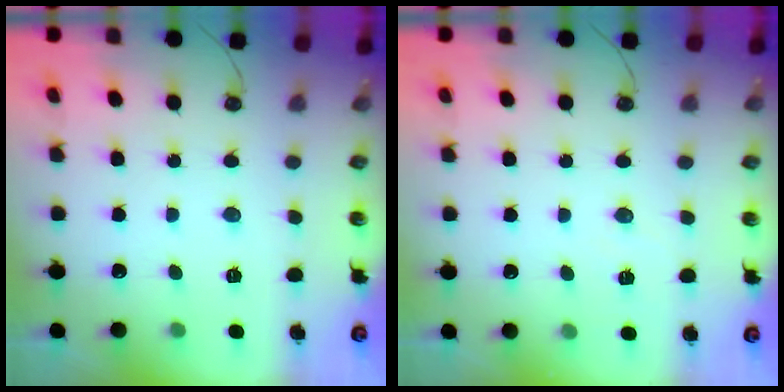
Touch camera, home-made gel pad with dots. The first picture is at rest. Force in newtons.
{"total": 5.7, "press": 4.7, "slide": 3.2}